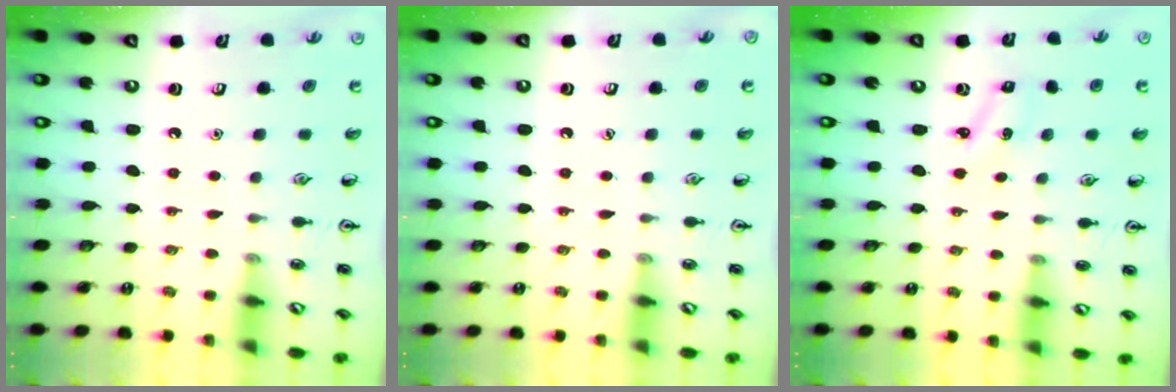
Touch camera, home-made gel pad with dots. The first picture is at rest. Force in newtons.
{"total": 0.0}
{"total": 1.8, "press": 1.7, "slide": 0.7}